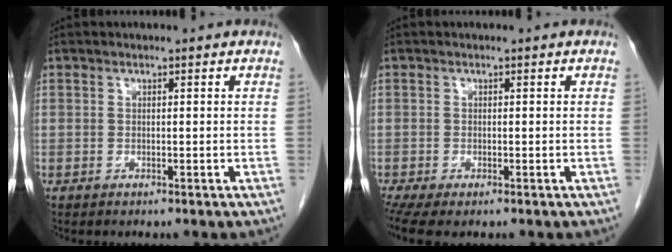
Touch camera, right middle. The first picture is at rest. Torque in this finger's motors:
{"motor_torque": [1.14, -0.98, 0.26, 0.10]}